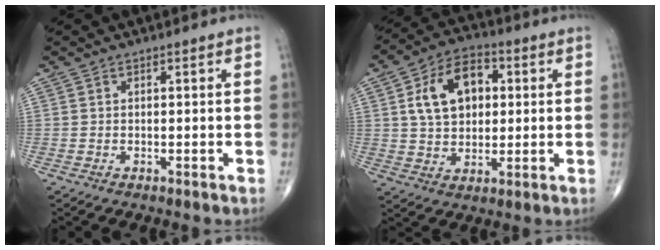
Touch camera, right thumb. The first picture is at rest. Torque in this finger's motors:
{"motor_torque": [-0.09, 0.47, 0.28, -0.05, 0.10]}